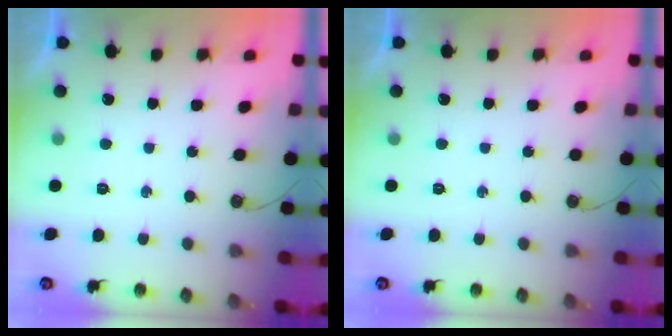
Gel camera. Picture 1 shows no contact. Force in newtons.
{"total": 0.0}